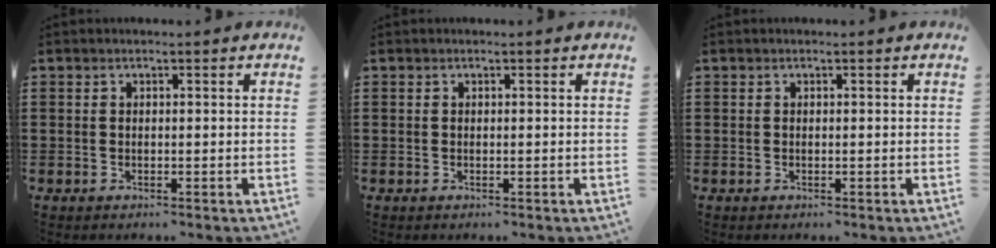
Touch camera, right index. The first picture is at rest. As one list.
[{"total": 0.0}, {"total": 0.0}]